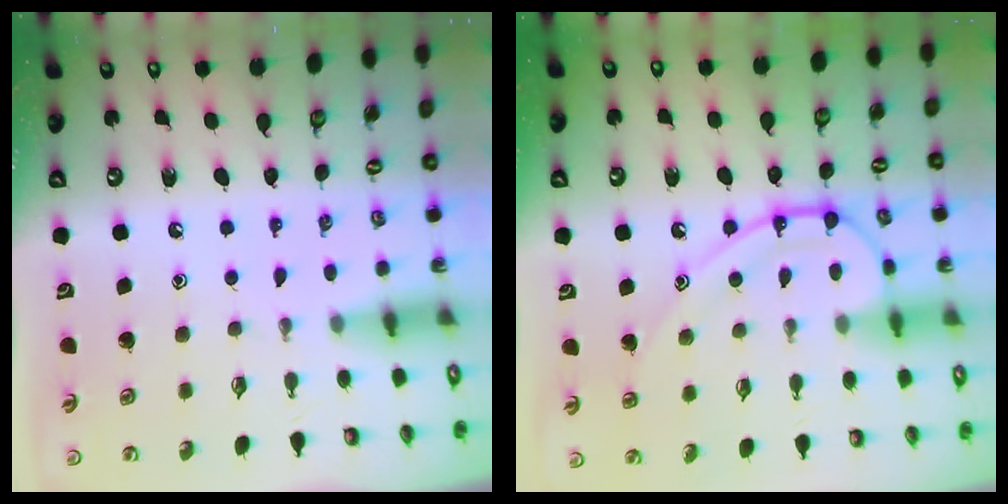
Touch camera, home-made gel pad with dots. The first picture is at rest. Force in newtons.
{"total": 12.0, "press": 12.0, "slide": 0.7}